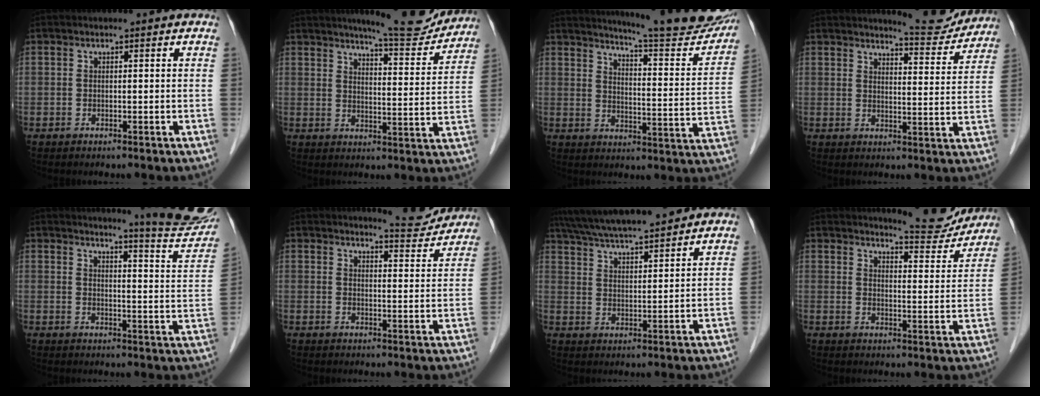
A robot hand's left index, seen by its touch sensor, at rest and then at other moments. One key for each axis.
{"total": 11.3, "fx": 10.6, "fy": 1.0, "fz": 3.9, "tx": -0.051, "ty": -0.017, "tz": 0.135}
{"total": 20.5, "fx": 18.8, "fy": 1.4, "fz": 8.1, "tx": -0.109, "ty": -0.074, "tz": 0.230}
{"total": 7.9, "fx": 7.7, "fy": 0.8, "fz": 1.3, "tx": -0.017, "ty": -0.021, "tz": 0.094}
{"total": 12.8, "fx": 12.3, "fy": -0.9, "fz": 3.6, "tx": -0.041, "ty": -0.080, "tz": 0.133}
{"total": 6.3, "fx": 6.2, "fy": 0.6, "fz": 0.9, "tx": -0.015, "ty": -0.018, "tz": 0.073}
{"total": 14.9, "fx": 13.2, "fy": 1.0, "fz": 6.7, "tx": -0.122, "ty": 0.026, "tz": 0.214}
{"total": 9.3, "fx": 9.1, "fy": 1.0, "fz": 1.5, "tx": -0.016, "ty": -0.024, "tz": 0.113}